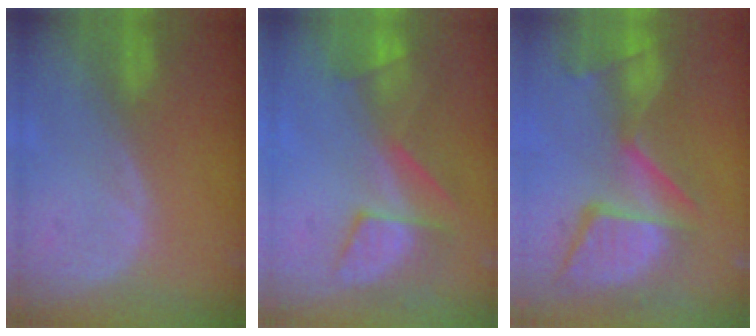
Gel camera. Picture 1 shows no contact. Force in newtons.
{"total": 8.0, "press": 7.5, "slide": 2.8}
{"total": 13.5, "press": 11.1, "slide": 7.7}